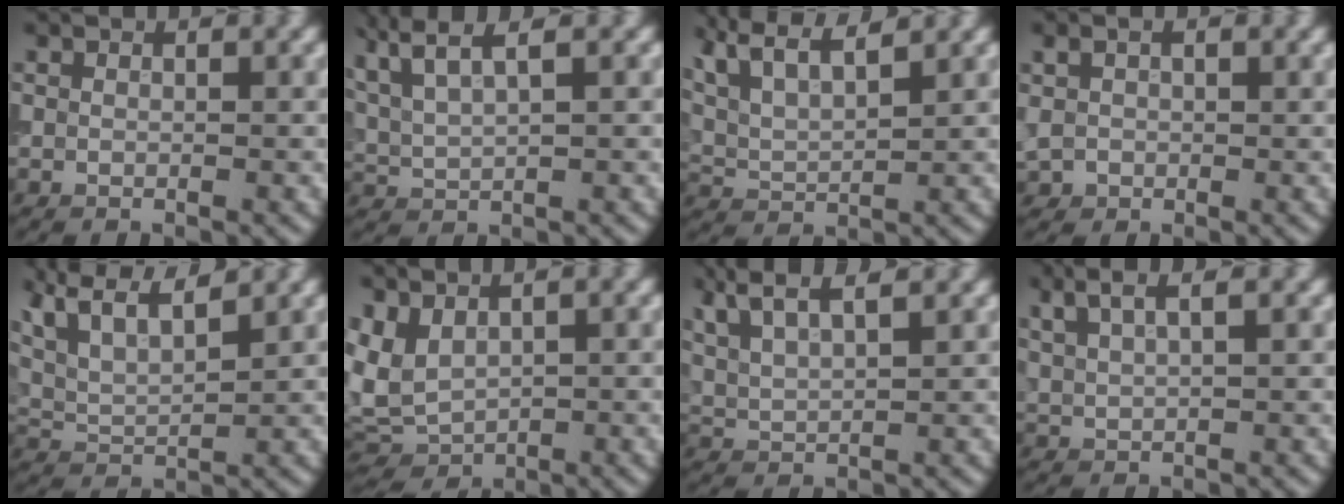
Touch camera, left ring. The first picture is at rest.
{"total": 5.1, "force": [3.3, 1.4, 3.7], "torque": [-0.091, 0.018, 0.052]}
{"total": 9.1, "force": [6.7, 2.9, 5.5], "torque": [-0.126, 0.035, 0.085]}
{"total": 1.8, "force": [0.2, 1.5, 0.9], "torque": [-0.023, 0.001, 0.001]}
{"total": 10.1, "force": [7.3, 3.3, 6.1], "torque": [-0.138, 0.040, 0.097]}
{"total": 3.7, "force": [0.8, 2.6, 2.5], "torque": [-0.062, 0.003, 0.014]}
{"total": 7.3, "force": [4.9, 2.5, 4.7], "torque": [-0.110, 0.030, 0.065]}
{"total": 3.8, "force": [2.6, 1.0, 2.5], "torque": [-0.053, 0.015, 0.046]}